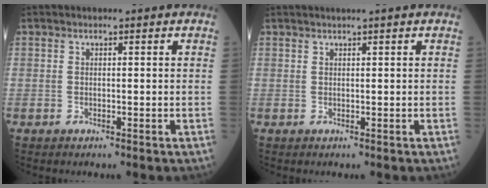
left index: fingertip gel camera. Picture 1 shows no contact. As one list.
[{"total": 1.3, "force": [1.1, -0.3, 0.7], "torque": [-0.012, 0.006, 0.025]}]